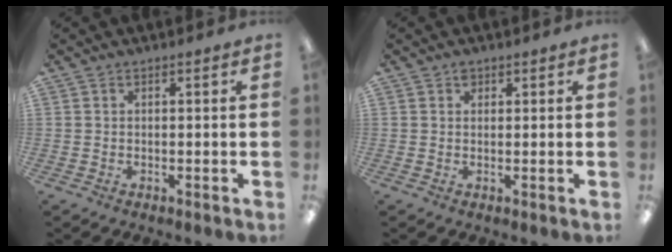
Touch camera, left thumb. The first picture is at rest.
{"total": 1.4, "force": [0.8, 1.0, 0.4], "torque": [-0.001, -0.002, 0.014]}